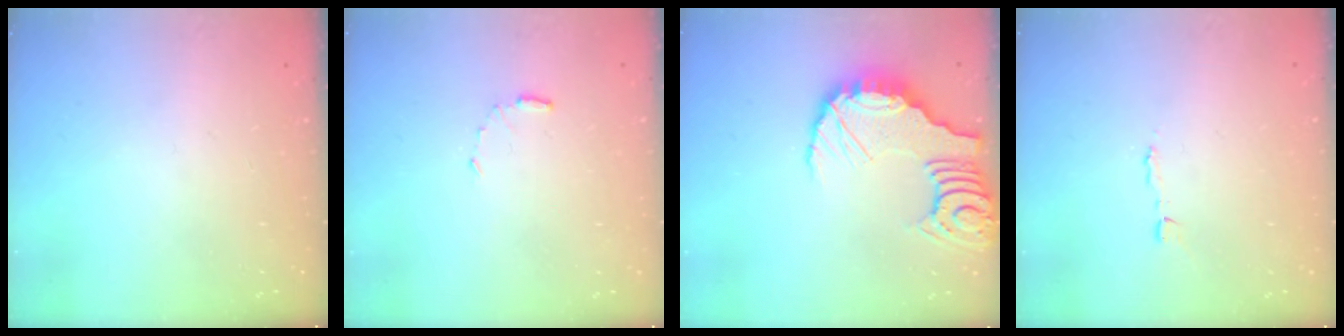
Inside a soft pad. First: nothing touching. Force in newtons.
{"total": 5.3, "press": 5.3, "slide": 0.4}
{"total": 12.4, "press": 12.4, "slide": 0.8}
{"total": 2.1, "press": 2.1, "slide": 0.0}